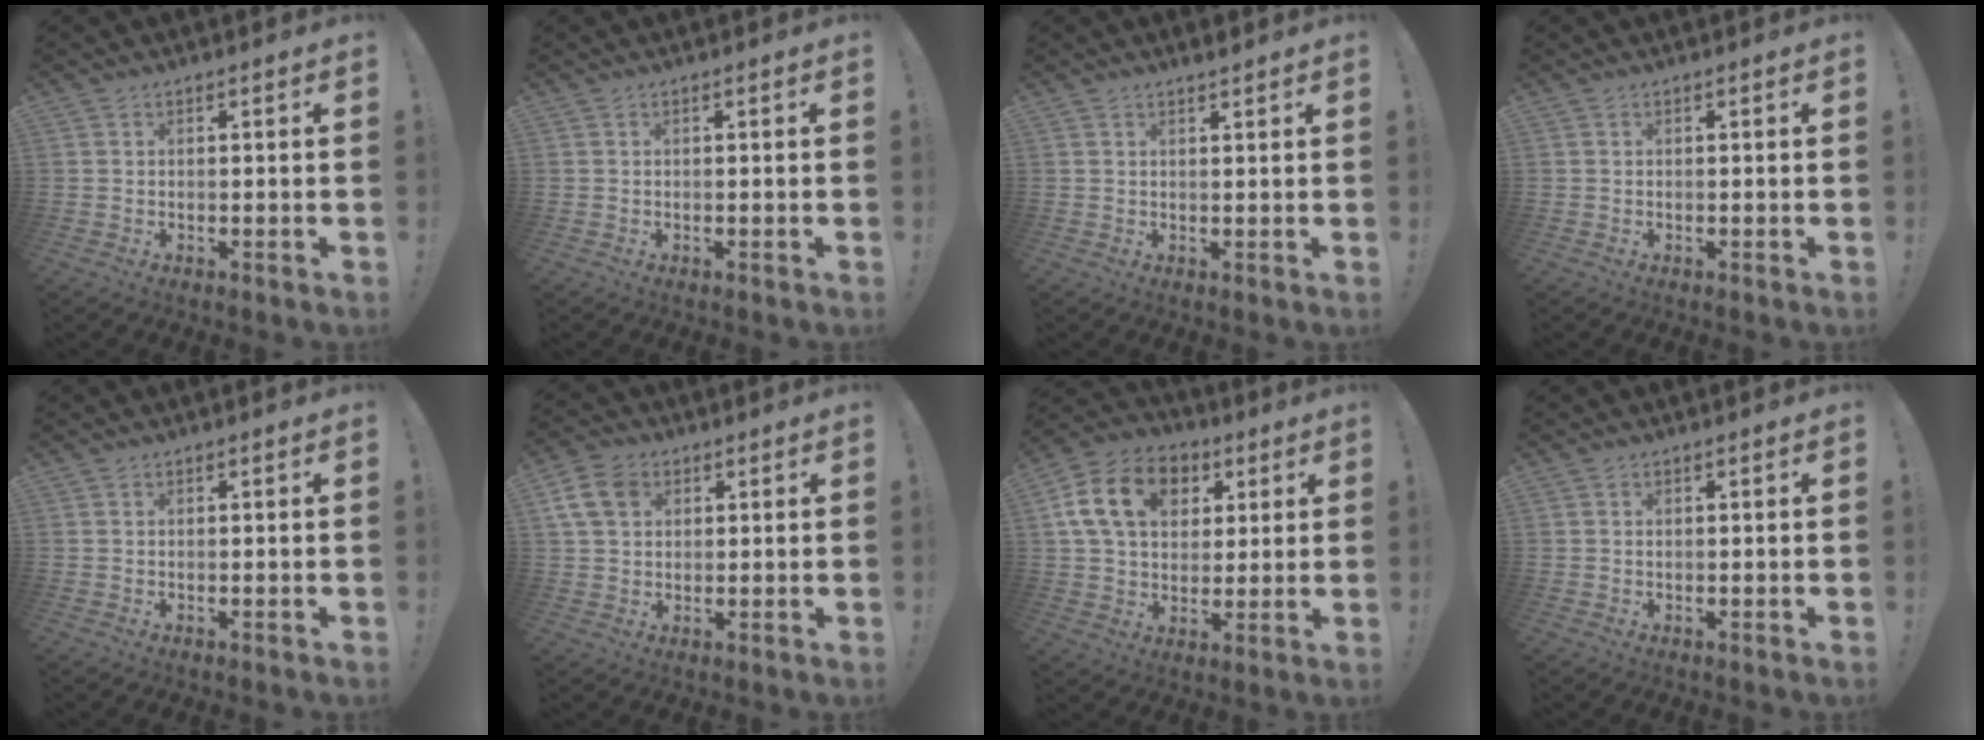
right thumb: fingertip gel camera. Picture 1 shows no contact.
{"total": 0.0}
{"total": 2.2, "force": [1.9, 0.0, 1.0], "torque": [-0.006, -0.014, 0.031]}
{"total": 0.0}
{"total": 0.0}
{"total": 10.1, "force": [3.7, 7.4, 5.7], "torque": [-0.109, -0.005, 0.075]}
{"total": 17.5, "force": [5.7, 12.8, 10.4], "torque": [-0.173, -0.004, 0.108]}
{"total": 0.0}